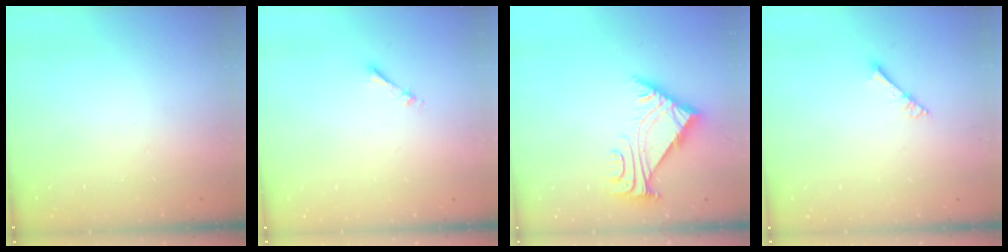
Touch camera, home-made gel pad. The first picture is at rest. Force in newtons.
{"total": 2.7, "press": 2.7, "slide": 0.4}
{"total": 5.5, "press": 5.4, "slide": 0.8}
{"total": 2.9, "press": 2.9, "slide": 0.3}